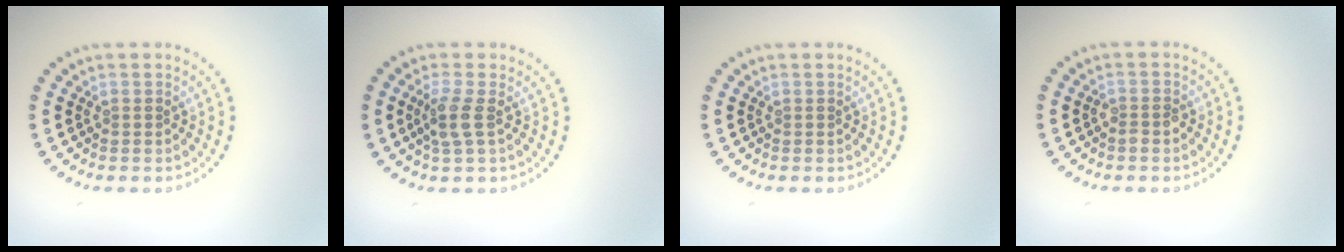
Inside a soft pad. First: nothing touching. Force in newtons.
{"total": 2.1, "press": 1.8, "slide": 1.1}
{"total": 0.0}
{"total": 1.1, "press": 1.1, "slide": 0.4}